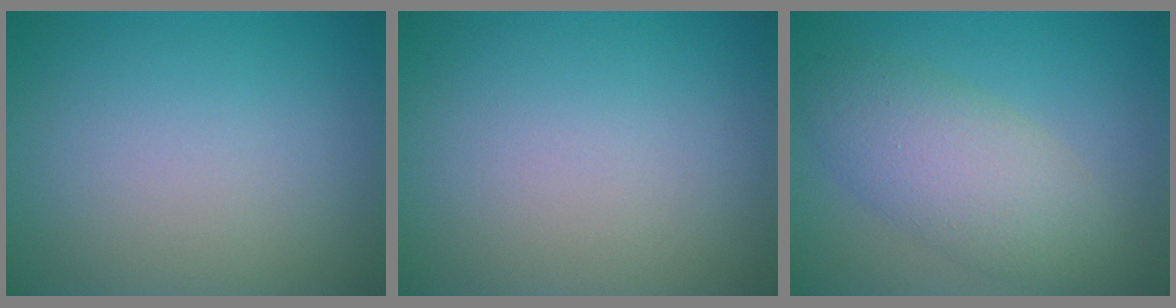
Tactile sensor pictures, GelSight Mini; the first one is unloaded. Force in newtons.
{"total": 0.0}
{"total": 5.3, "press": 5.3, "slide": 0.2}